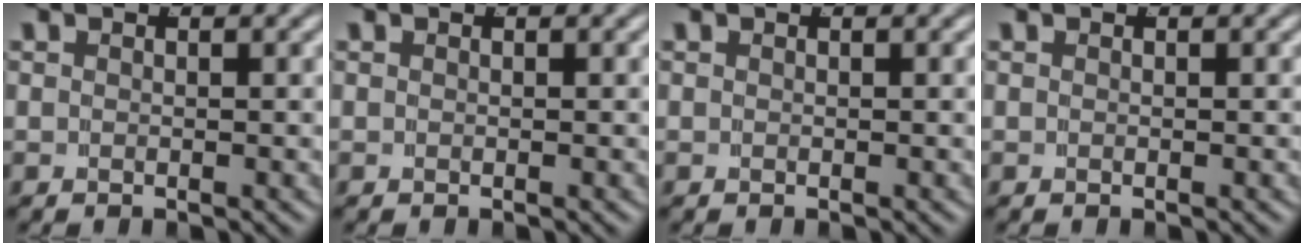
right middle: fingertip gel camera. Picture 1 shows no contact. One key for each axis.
{"total": 0.0}
{"total": 0.0}
{"total": 0.0}